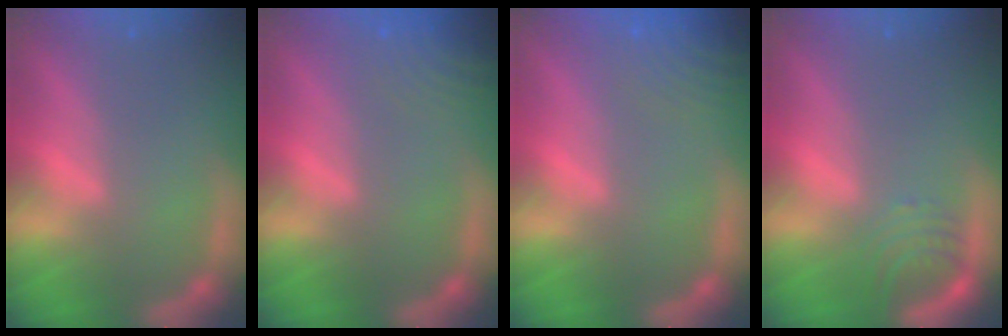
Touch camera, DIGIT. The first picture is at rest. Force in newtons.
{"total": 7.0}
{"total": 10.0}
{"total": 3.0}